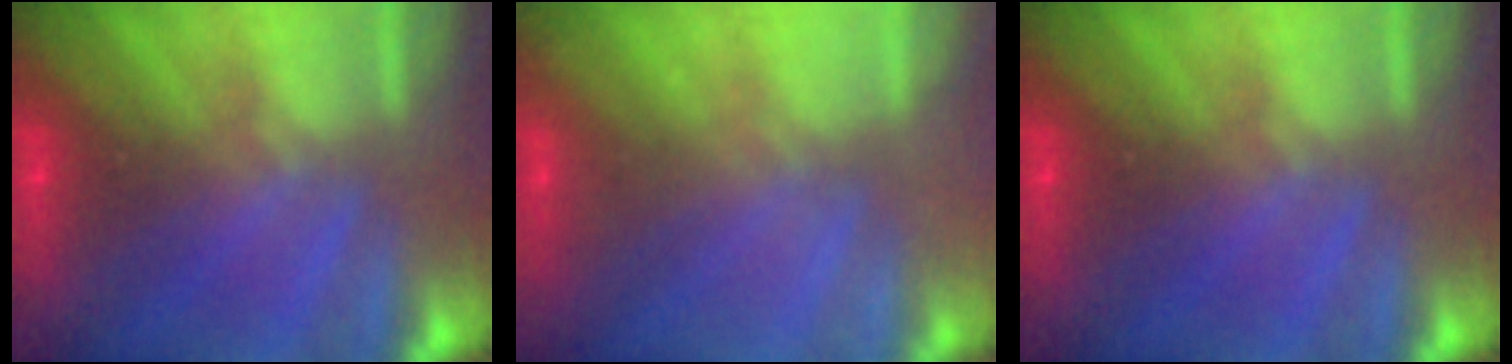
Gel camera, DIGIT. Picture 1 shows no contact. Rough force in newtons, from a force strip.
{"total": 2.1}
{"total": 0.0}